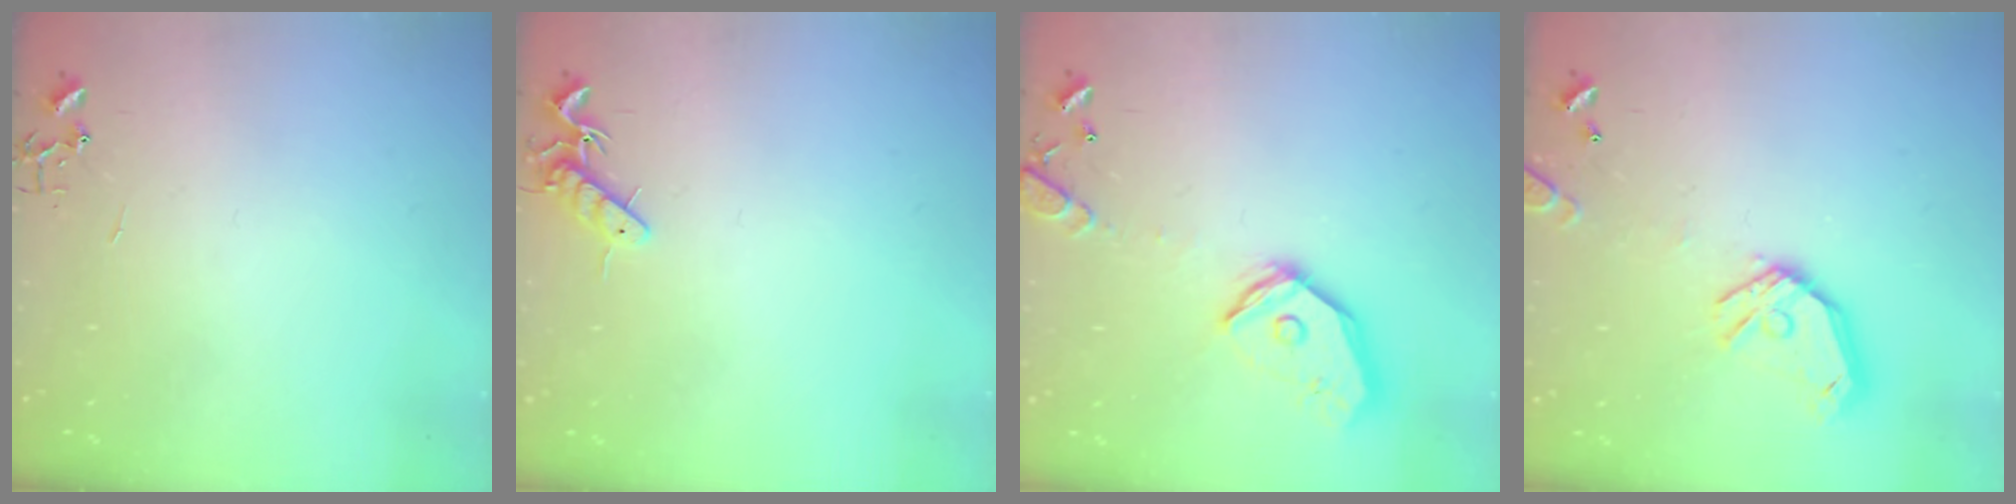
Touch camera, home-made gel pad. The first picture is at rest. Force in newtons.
{"total": 7.6, "press": 7.5, "slide": 0.8}
{"total": 16.4, "press": 16.2, "slide": 2.5}
{"total": 14.4, "press": 14.2, "slide": 2.1}